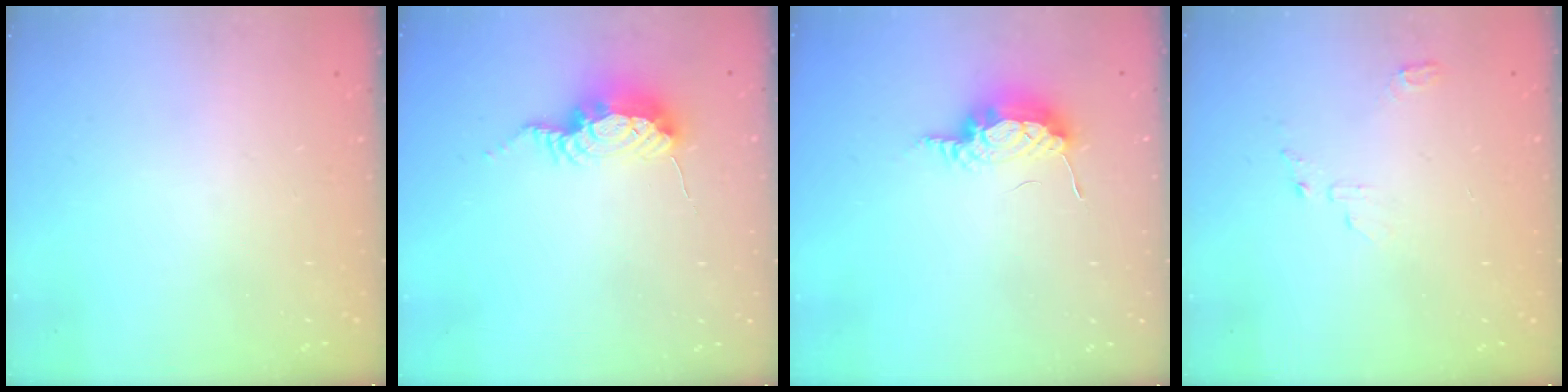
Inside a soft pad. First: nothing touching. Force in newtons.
{"total": 8.7, "press": 8.7, "slide": 0.9}
{"total": 11.3, "press": 9.0, "slide": 6.9}
{"total": 5.6, "press": 5.6, "slide": 0.4}